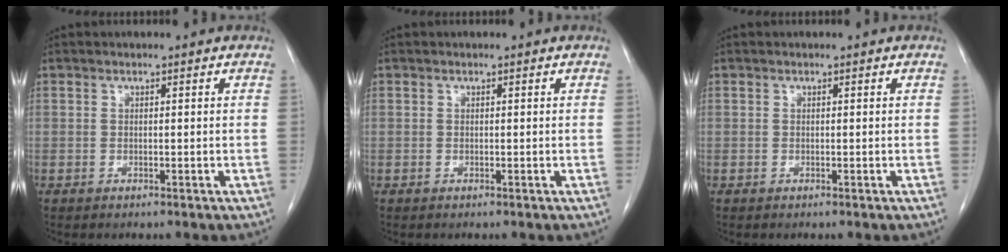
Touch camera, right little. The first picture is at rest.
{"total": 0.0}
{"total": 0.0}